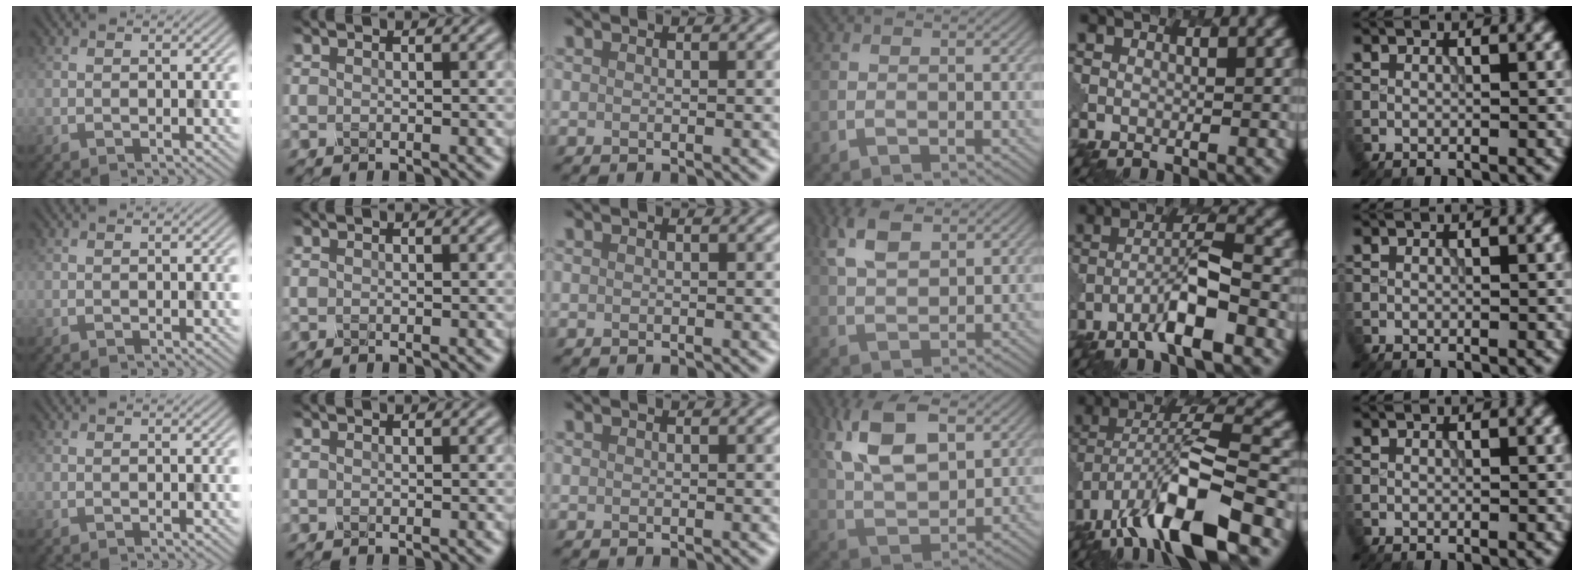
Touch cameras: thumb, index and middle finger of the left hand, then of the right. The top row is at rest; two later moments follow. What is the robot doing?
{"motion": "insert", "object": "pen bag"}